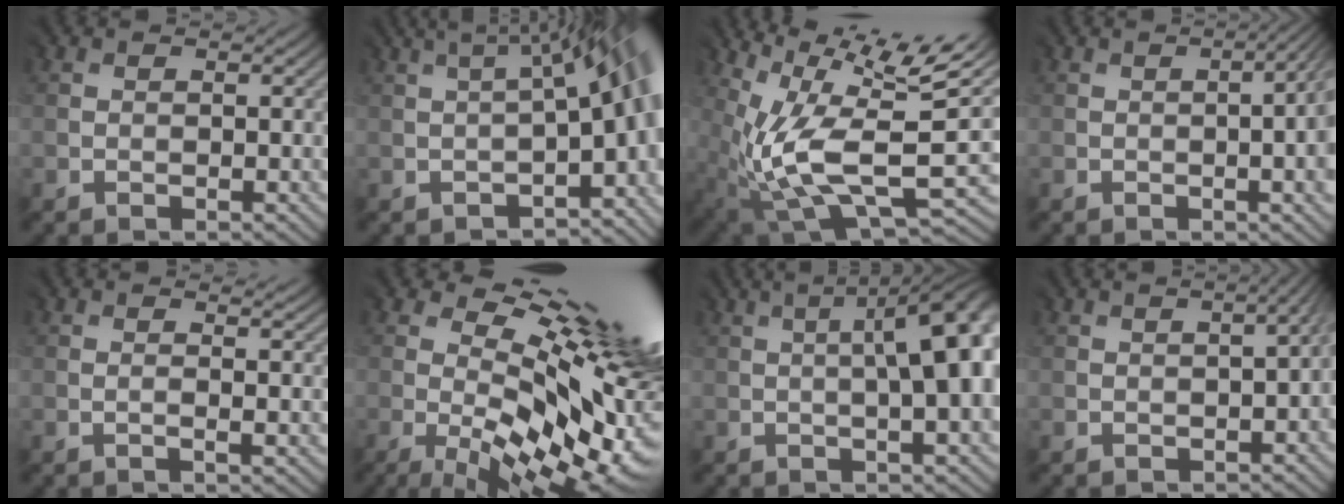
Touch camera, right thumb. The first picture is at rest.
{"total": 10.7, "force": [-0.4, 4.1, 9.9], "torque": [-0.103, 0.012, 0.006]}
{"total": 13.3, "force": [1.6, 5.5, 12.0], "torque": [-0.234, -0.012, 0.039]}
{"total": 8.8, "force": [-1.0, 3.7, 8.0], "torque": [-0.084, -0.003, -0.009]}
{"total": 1.6, "force": [0.5, 0.2, 1.5], "torque": [-0.028, 0.003, 0.008]}
{"total": 17.6, "force": [1.9, 7.9, 15.6], "torque": [-0.236, -0.033, 0.062]}
{"total": 12.4, "force": [0.7, 4.2, 11.6], "torque": [-0.122, 0.014, 0.005]}
{"total": 4.6, "force": [-0.6, 1.9, 4.2], "torque": [-0.021, 0.005, -0.010]}